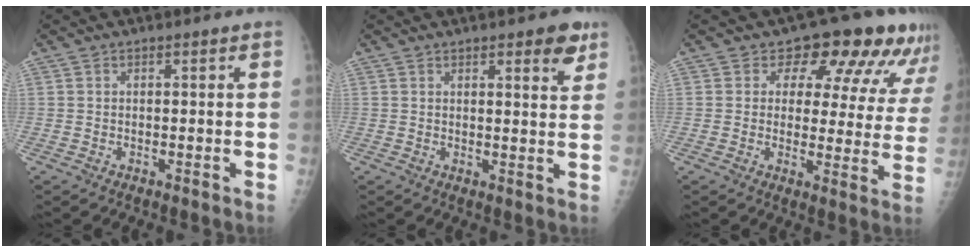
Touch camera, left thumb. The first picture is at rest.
{"total": 5.3, "force": [3.2, 1.7, 3.9], "torque": [-0.035, -0.015, 0.036]}
{"total": 14.6, "force": [10.1, 8.0, 6.9], "torque": [-0.030, -0.043, 0.098]}